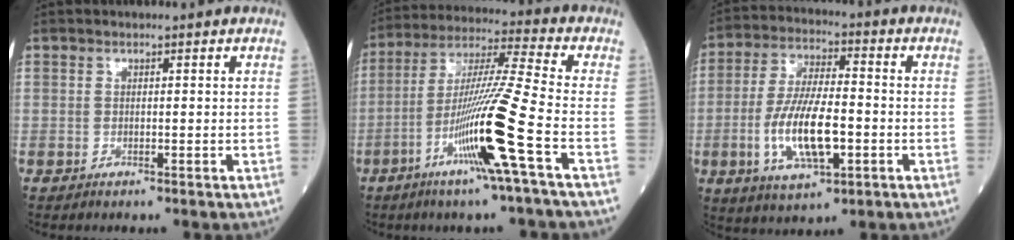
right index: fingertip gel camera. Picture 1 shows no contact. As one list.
[{"total": 14.9, "force": [-5.5, -2.1, 13.6], "torque": [-0.261, -0.013, -0.106]}, {"total": 12.3, "force": [-2.9, 3.7, 11.4], "torque": [-0.230, -0.004, -0.049]}]